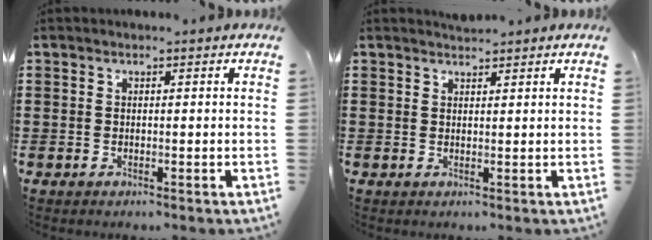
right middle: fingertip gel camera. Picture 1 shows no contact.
{"total": 1.3, "force": [1.3, -0.1, -0.1], "torque": [-0.002, 0.000, 0.026]}